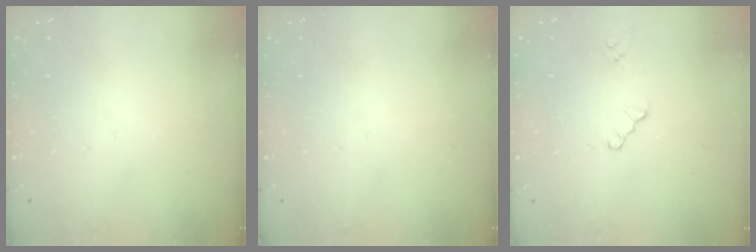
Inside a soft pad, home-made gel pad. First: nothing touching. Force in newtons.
{"total": 0.0}
{"total": 1.3, "press": 1.2, "slide": 0.2}